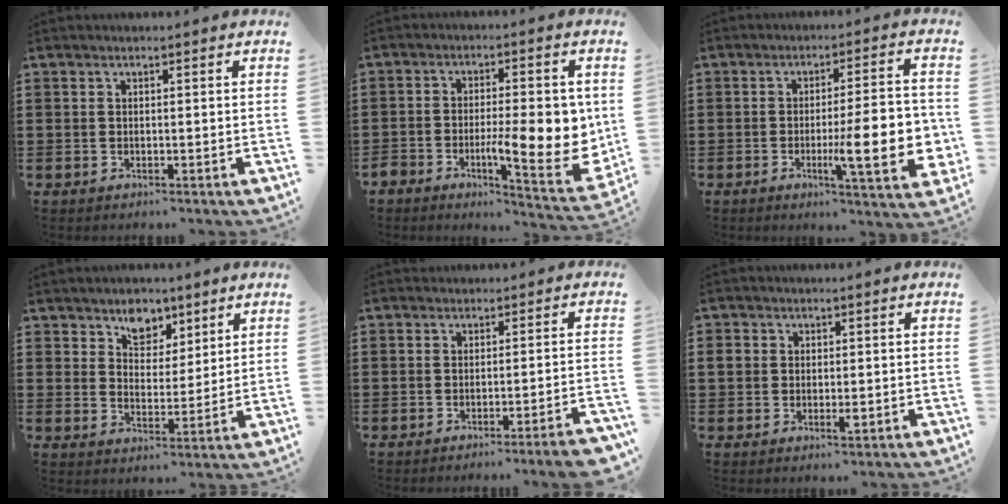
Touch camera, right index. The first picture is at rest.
{"total": 11.6, "force": [-1.9, 4.5, 10.5], "torque": [-0.144, -0.006, -0.027]}
{"total": 12.7, "force": [-2.3, 2.6, 12.2], "torque": [-0.179, -0.010, -0.039]}
{"total": 5.5, "force": [3.9, 3.5, 1.7], "torque": [-0.038, 0.000, 0.068]}
{"total": 2.8, "force": [-2.2, -0.3, 1.7], "torque": [-0.028, -0.006, -0.040]}
{"total": 2.6, "force": [-0.1, 1.9, 1.7], "torque": [-0.044, 0.001, -0.005]}